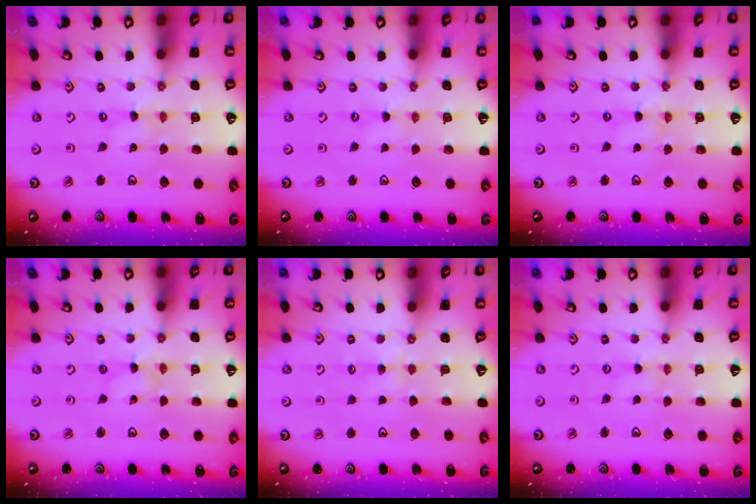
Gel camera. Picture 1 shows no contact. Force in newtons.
{"total": 0.8, "press": 0.8, "slide": 0.2}
{"total": 0.0}
{"total": 0.0}
{"total": 2.1, "press": 2.1, "slide": 0.4}
{"total": 0.8, "press": 0.8, "slide": 0.2}